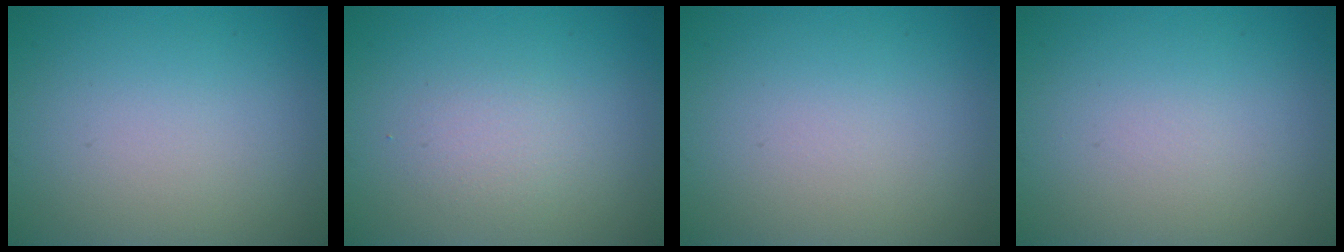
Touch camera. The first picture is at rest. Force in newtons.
{"total": 1.4, "press": 1.4, "slide": 0.1}
{"total": 0.0}
{"total": 0.0}